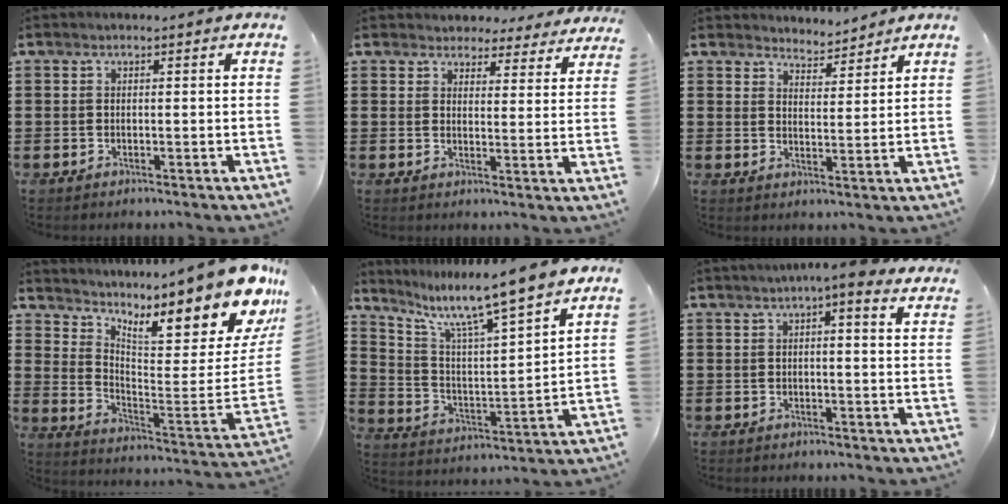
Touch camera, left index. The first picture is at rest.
{"total": 3.8, "force": [3.6, 1.1, 0.1], "torque": [-0.021, -0.013, 0.065]}
{"total": 3.7, "force": [3.6, 0.7, -0.4], "torque": [-0.008, -0.015, 0.066]}
{"total": 11.9, "force": [9.0, 2.6, 7.4], "torque": [-0.102, -0.097, 0.140]}
{"total": 9.5, "force": [7.9, 0.4, 5.2], "torque": [-0.123, -0.058, 0.125]}
{"total": 4.2, "force": [3.1, 0.2, 2.9], "torque": [-0.048, -0.007, 0.050]}